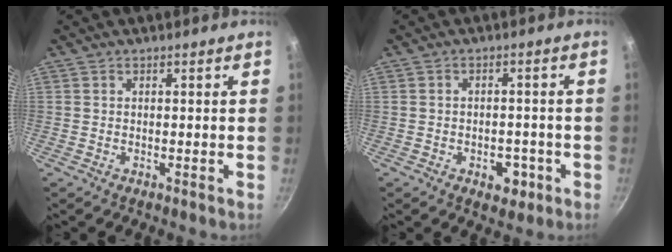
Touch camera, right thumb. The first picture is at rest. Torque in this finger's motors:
{"motor_torque": [0.60, 0.18, -0.26, 0.06, 0.13]}